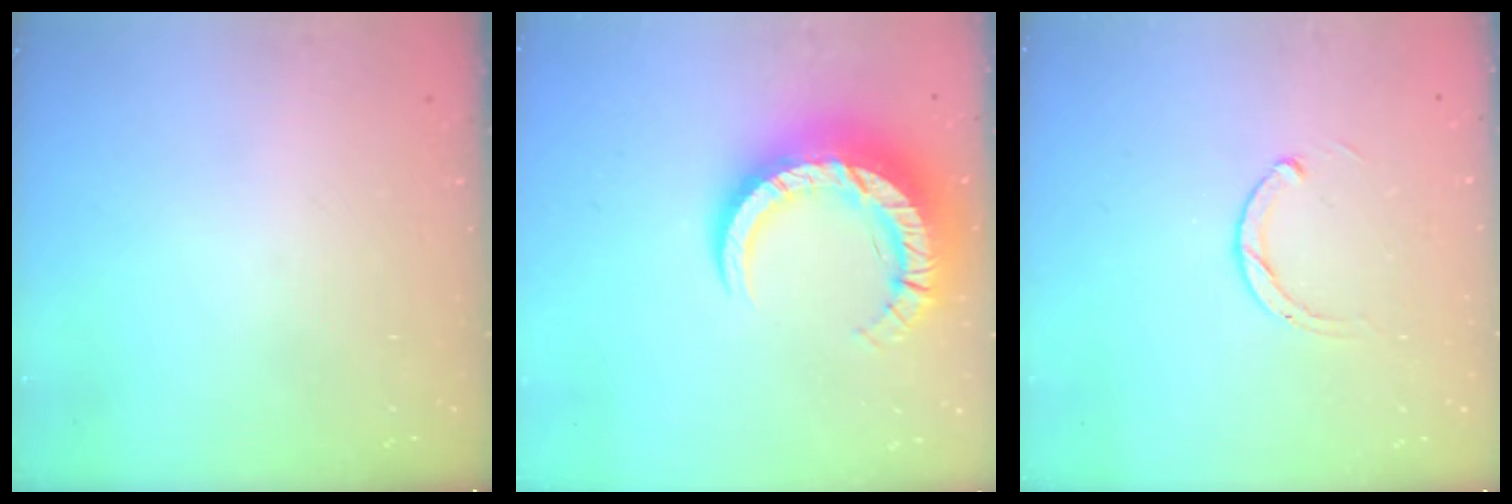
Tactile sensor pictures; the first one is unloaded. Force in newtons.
{"total": 15.2, "press": 15.1, "slide": 1.6}
{"total": 2.5, "press": 2.5, "slide": 0.3}